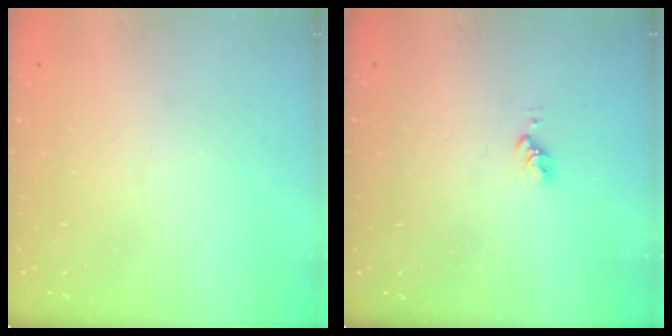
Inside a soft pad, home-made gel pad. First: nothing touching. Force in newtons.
{"total": 2.8, "press": 2.8, "slide": 0.4}